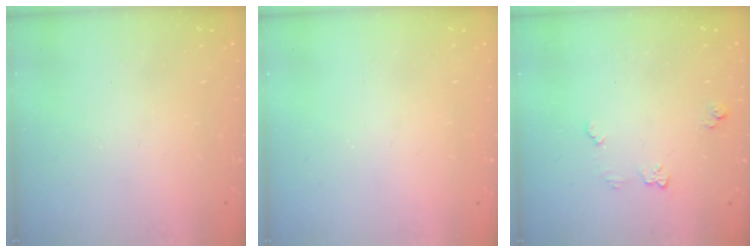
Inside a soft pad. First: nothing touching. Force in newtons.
{"total": 0.0}
{"total": 5.9, "press": 5.8, "slide": 0.6}